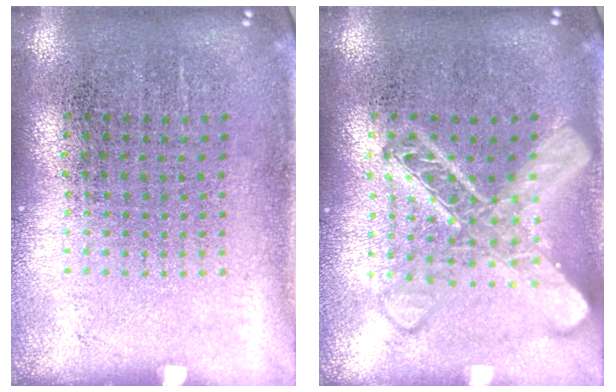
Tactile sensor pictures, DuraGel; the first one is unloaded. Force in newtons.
{"total": 3.1, "press": 3.1, "slide": 0.5}